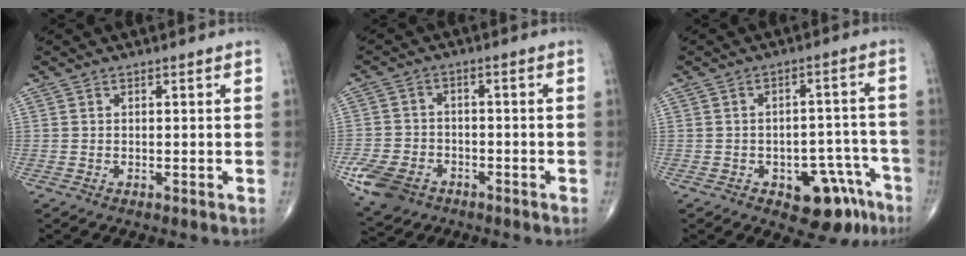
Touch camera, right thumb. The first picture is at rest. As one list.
[{"total": 9.2, "force": [-4.6, 6.7, 4.4], "torque": [-0.088, 0.018, -0.077]}, {"total": 10.4, "force": [-5.6, 5.7, 6.7], "torque": [-0.046, 0.047, -0.065]}]